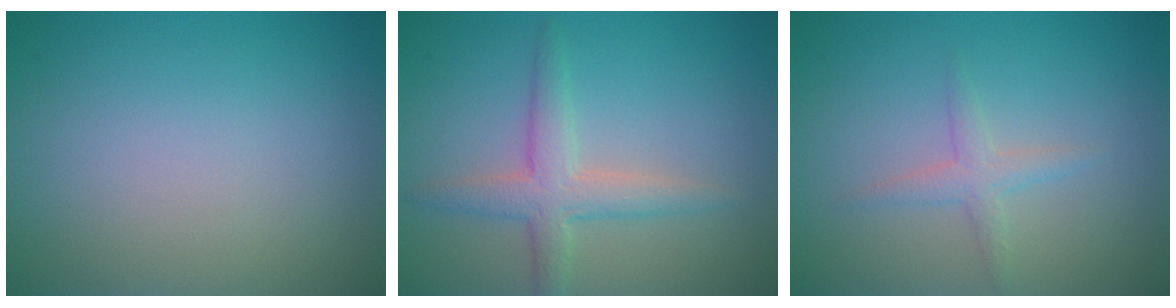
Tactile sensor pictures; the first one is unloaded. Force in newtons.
{"total": 3.2, "press": 3.2, "slide": 0.1}
{"total": 1.6, "press": 1.6, "slide": 0.1}